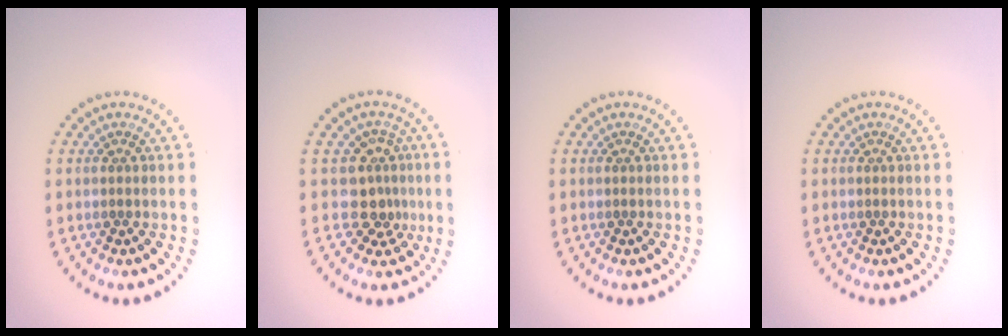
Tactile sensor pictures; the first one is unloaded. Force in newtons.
{"total": 2.9, "press": 2.2, "slide": 2.0}
{"total": 0.0}
{"total": 0.0}